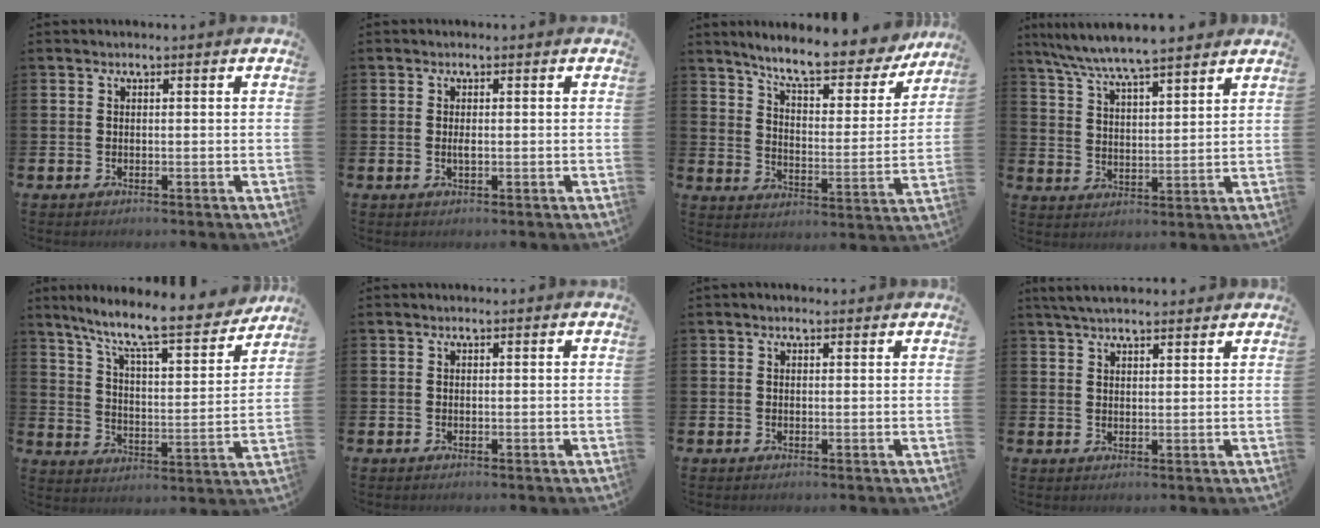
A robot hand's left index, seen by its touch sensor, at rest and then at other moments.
{"total": 0.9, "force": [0.0, 0.3, 0.9], "torque": [-0.019, 0.001, -0.001]}
{"total": 8.7, "force": [7.9, 1.4, 3.5], "torque": [-0.089, -0.059, 0.130]}
{"total": 7.4, "force": [7.1, 0.2, 2.1], "torque": [-0.070, -0.037, 0.128]}
{"total": 10.4, "force": [9.0, 1.3, 4.9], "torque": [-0.121, -0.063, 0.147]}
{"total": 0.0}
{"total": 0.5, "force": [0.4, 0.2, 0.3], "torque": [0.004, 0.000, 0.004]}
{"total": 3.8, "force": [3.5, 0.7, 1.3], "torque": [-0.031, -0.005, 0.064]}